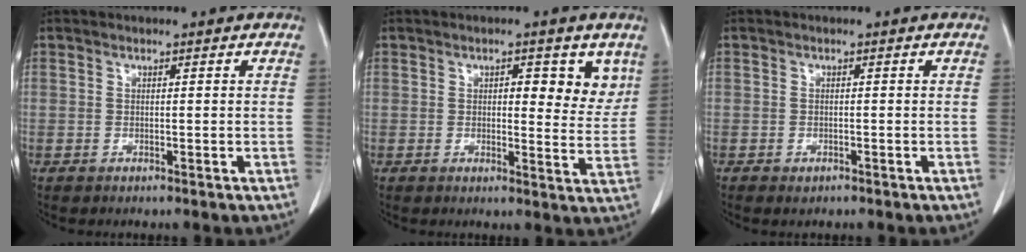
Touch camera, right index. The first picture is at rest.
{"total": 6.2, "force": [2.7, 2.7, 4.9], "torque": [-0.042, -0.007, 0.028]}
{"total": 1.0, "force": [-0.6, 0.6, 0.5], "torque": [-0.009, 0.000, -0.001]}